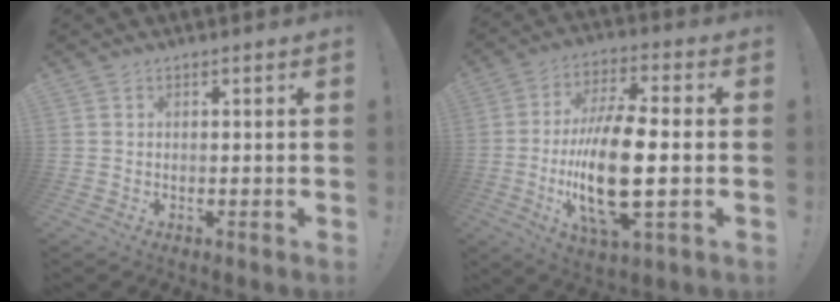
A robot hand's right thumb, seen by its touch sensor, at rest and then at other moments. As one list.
[{"total": 19.5, "force": [-2.7, 6.2, 18.2], "torque": [-0.365, -0.011, -0.049]}]